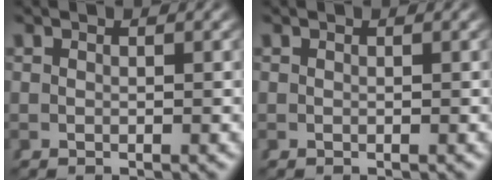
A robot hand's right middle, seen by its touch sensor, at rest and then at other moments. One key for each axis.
{"total": 0.0}